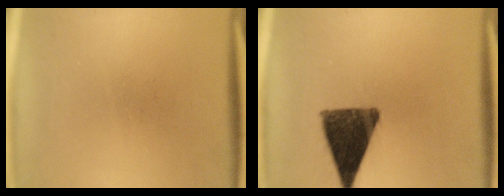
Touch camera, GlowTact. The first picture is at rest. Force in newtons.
{"total": 12.2}